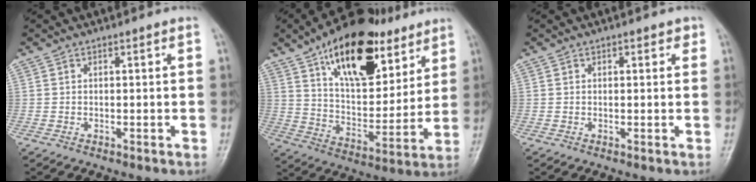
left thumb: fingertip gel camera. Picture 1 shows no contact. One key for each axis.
{"total": 23.7, "fx": 13.1, "fy": 11.7, "fz": 15.8, "tx": -0.209, "ty": -0.044, "tz": 0.220}
{"total": 1.5, "fx": 0.9, "fy": 1.0, "fz": 0.6, "tx": 0.008, "ty": -0.003, "tz": 0.007}